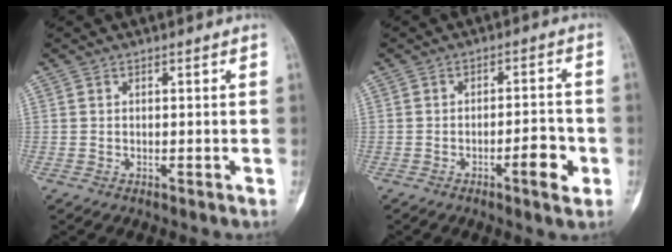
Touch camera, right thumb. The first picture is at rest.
{"total": 6.0, "force": [-2.5, 1.7, 5.2], "torque": [-0.071, 0.015, -0.036]}